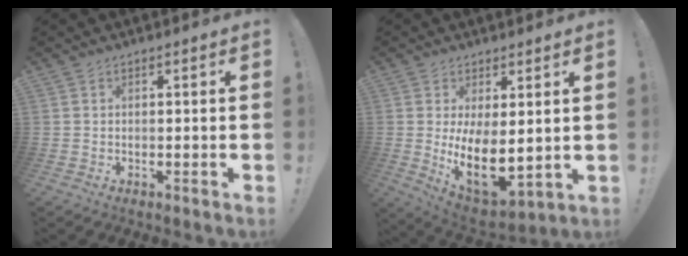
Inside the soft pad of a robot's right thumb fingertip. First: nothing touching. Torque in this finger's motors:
{"motor_torque": [-0.30, 0.65, 0.80, 0.59, 0.13]}